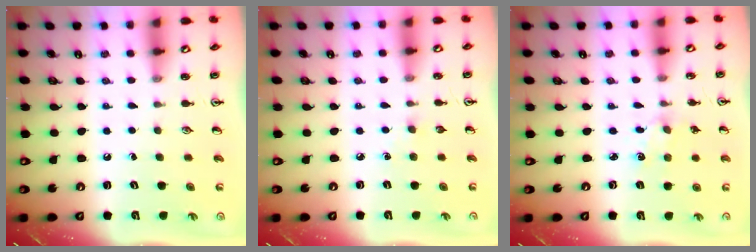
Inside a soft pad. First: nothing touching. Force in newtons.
{"total": 2.9, "press": 2.9, "slide": 0.4}
{"total": 2.9, "press": 2.9, "slide": 0.4}